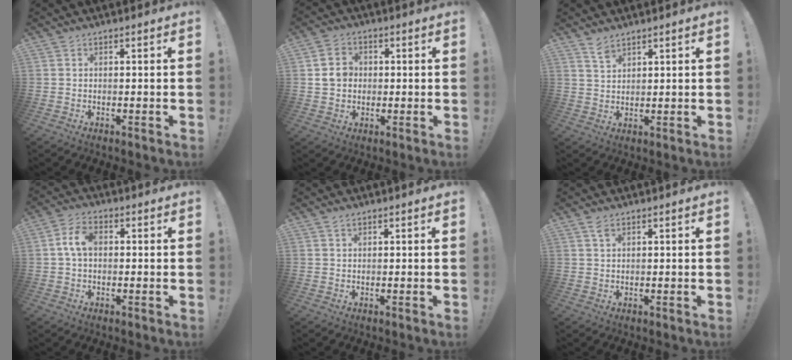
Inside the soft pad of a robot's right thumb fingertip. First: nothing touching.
{"total": 6.9, "force": [1.0, 6.0, 3.2], "torque": [-0.050, 0.010, 0.021]}
{"total": 4.3, "force": [3.5, 1.9, 1.8], "torque": [-0.020, -0.026, 0.063]}
{"total": 6.7, "force": [0.7, 4.2, 5.2], "torque": [-0.098, 0.012, 0.014]}
{"total": 1.0, "force": [0.8, 0.5, 0.5], "torque": [-0.007, 0.001, 0.014]}
{"total": 2.3, "force": [1.4, 0.9, 1.5], "torque": [-0.024, -0.002, 0.025]}